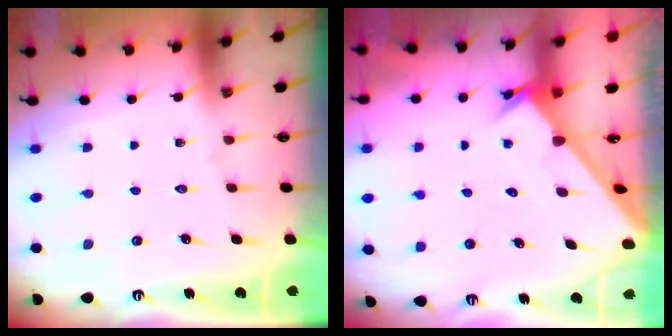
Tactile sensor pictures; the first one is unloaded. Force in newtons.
{"total": 2.5, "press": 2.5, "slide": 0.2}